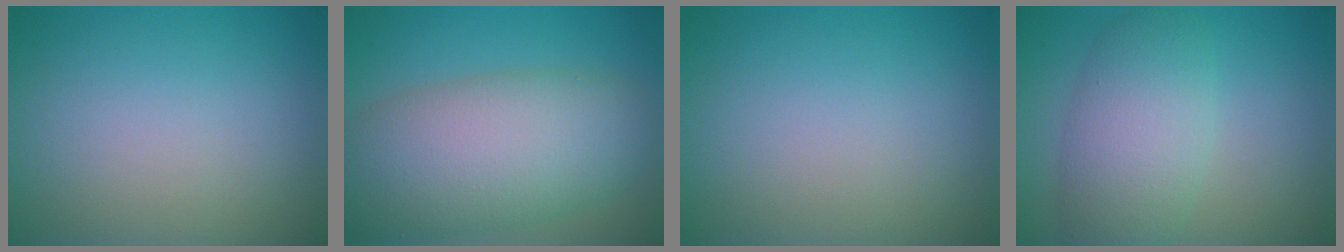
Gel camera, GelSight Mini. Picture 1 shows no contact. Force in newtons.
{"total": 10.0, "press": 10.0, "slide": 0.3}
{"total": 0.0}
{"total": 5.6, "press": 5.6, "slide": 0.3}